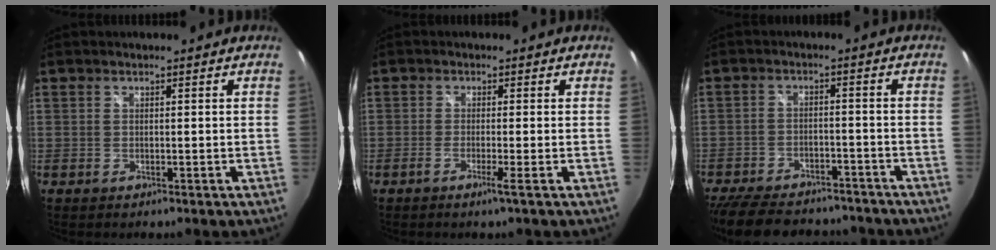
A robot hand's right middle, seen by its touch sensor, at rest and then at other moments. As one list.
[{"total": 2.2, "force": [-1.2, -0.9, 1.6], "torque": [-0.036, -0.005, -0.030]}, {"total": 19.0, "force": [-15.7, 7.2, 8.1], "torque": [-0.184, -0.007, -0.225]}]